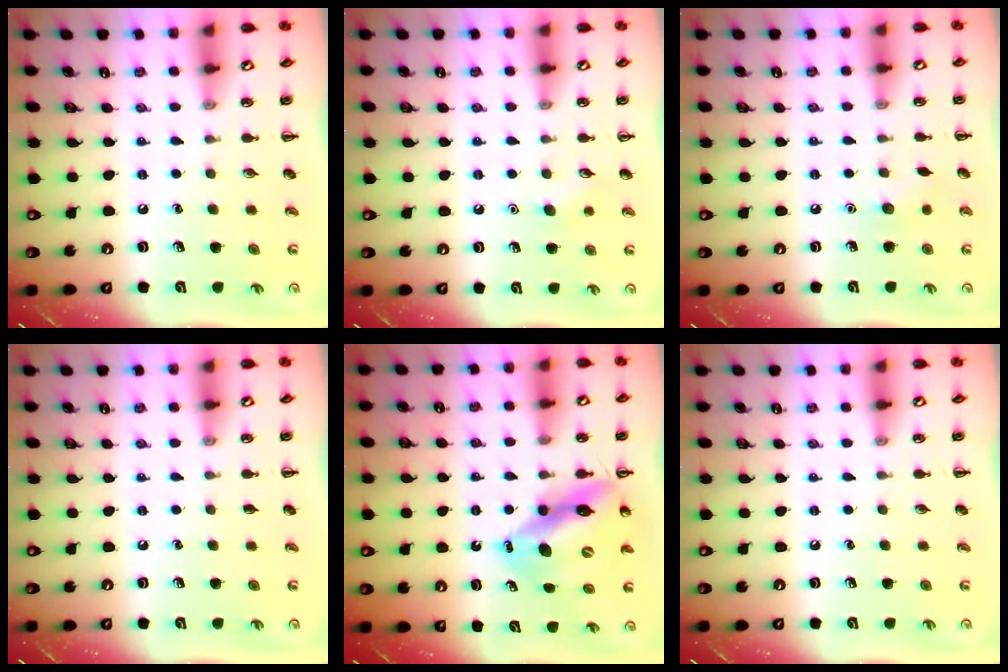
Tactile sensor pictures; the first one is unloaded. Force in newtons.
{"total": 4.8, "press": 4.6, "slide": 1.3}
{"total": 5.3, "press": 5.1, "slide": 1.5}
{"total": 0.0}
{"total": 13.8, "press": 13.1, "slide": 4.3}
{"total": 0.0}